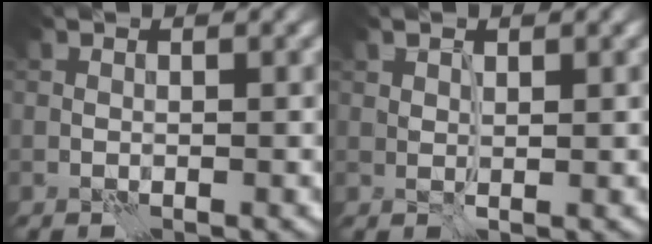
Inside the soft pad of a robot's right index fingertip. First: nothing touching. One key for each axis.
{"total": 0.7, "fx": 0.5, "fy": 0.4, "fz": 0.2, "tx": -0.007, "ty": -0.002, "tz": 0.011}